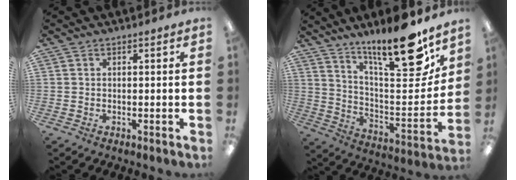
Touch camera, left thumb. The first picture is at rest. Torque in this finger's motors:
{"motor_torque": [0.74, 0.06, 1.33, -1.44, 0.09]}